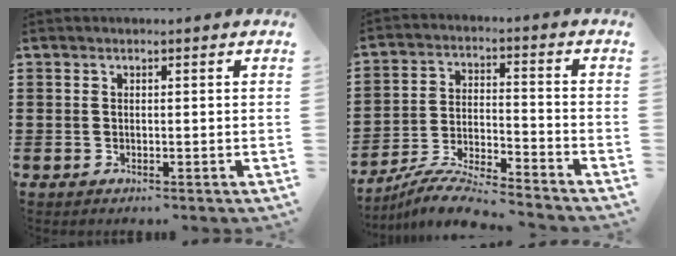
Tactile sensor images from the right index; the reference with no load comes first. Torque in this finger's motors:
{"motor_torque": [0.01, 0.16, 0.03, 0.01]}